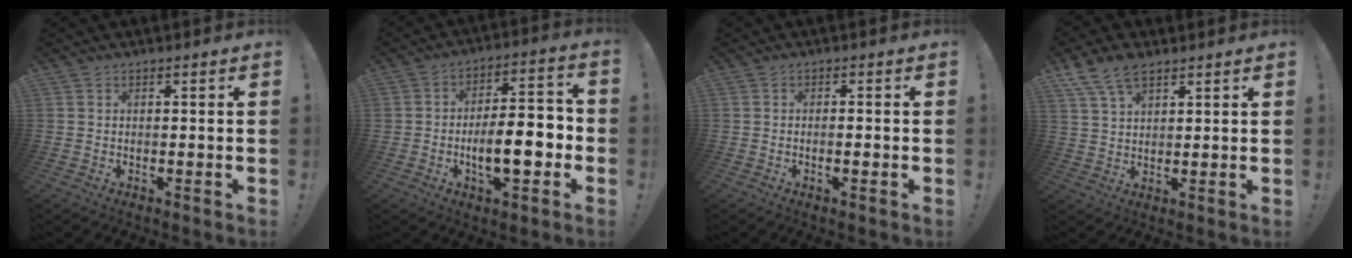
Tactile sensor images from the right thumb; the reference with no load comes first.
{"total": 13.2, "force": [-4.0, 5.2, 11.5], "torque": [-0.184, 0.010, -0.074]}
{"total": 1.7, "force": [-0.8, 0.2, 1.5], "torque": [-0.020, 0.000, -0.016]}
{"total": 8.7, "force": [5.8, 4.3, 4.9], "torque": [-0.092, -0.015, 0.114]}